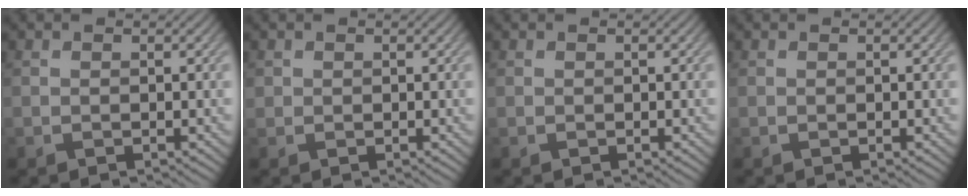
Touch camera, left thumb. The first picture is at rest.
{"total": 0.7, "force": [0.3, 0.6, 0.1], "torque": [-0.001, -0.002, 0.007]}
{"total": 0.0}
{"total": 0.0}